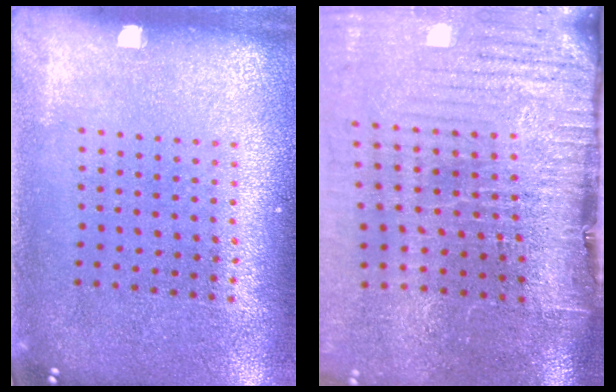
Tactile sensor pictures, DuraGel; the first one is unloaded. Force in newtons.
{"total": 4.7, "press": 3.8, "slide": 2.8}